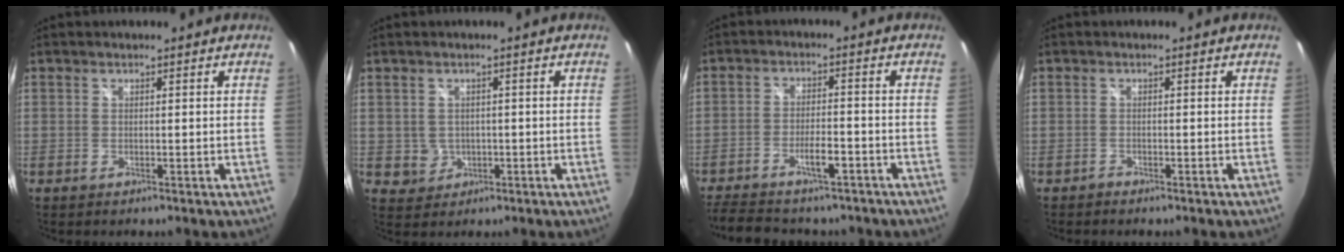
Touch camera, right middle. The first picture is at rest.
{"total": 3.4, "force": [-0.2, 3.3, 0.8], "torque": [-0.018, 0.004, 0.004]}
{"total": 11.2, "force": [-8.9, 3.8, 5.7], "torque": [-0.126, -0.005, -0.140]}
{"total": 0.8, "force": [-0.8, 0.3, -0.1], "torque": [-0.002, 0.000, -0.015]}